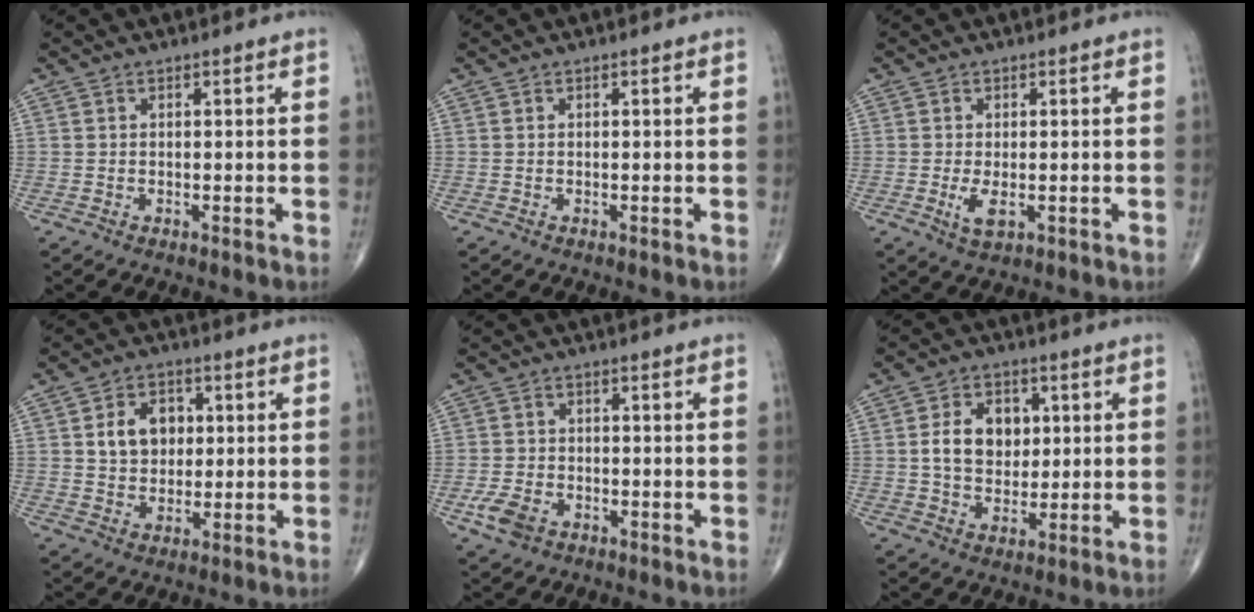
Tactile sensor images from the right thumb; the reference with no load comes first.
{"total": 0.0}
{"total": 3.2, "force": [-0.7, 1.4, 2.8], "torque": [-0.055, -0.008, -0.011]}
{"total": 8.0, "force": [1.6, 6.1, 4.9], "torque": [-0.053, 0.001, 0.026]}
{"total": 5.0, "force": [-2.3, 3.4, 2.9], "torque": [-0.056, 0.006, -0.041]}
{"total": 9.7, "force": [1.7, 7.1, 6.4], "torque": [-0.081, -0.002, 0.030]}